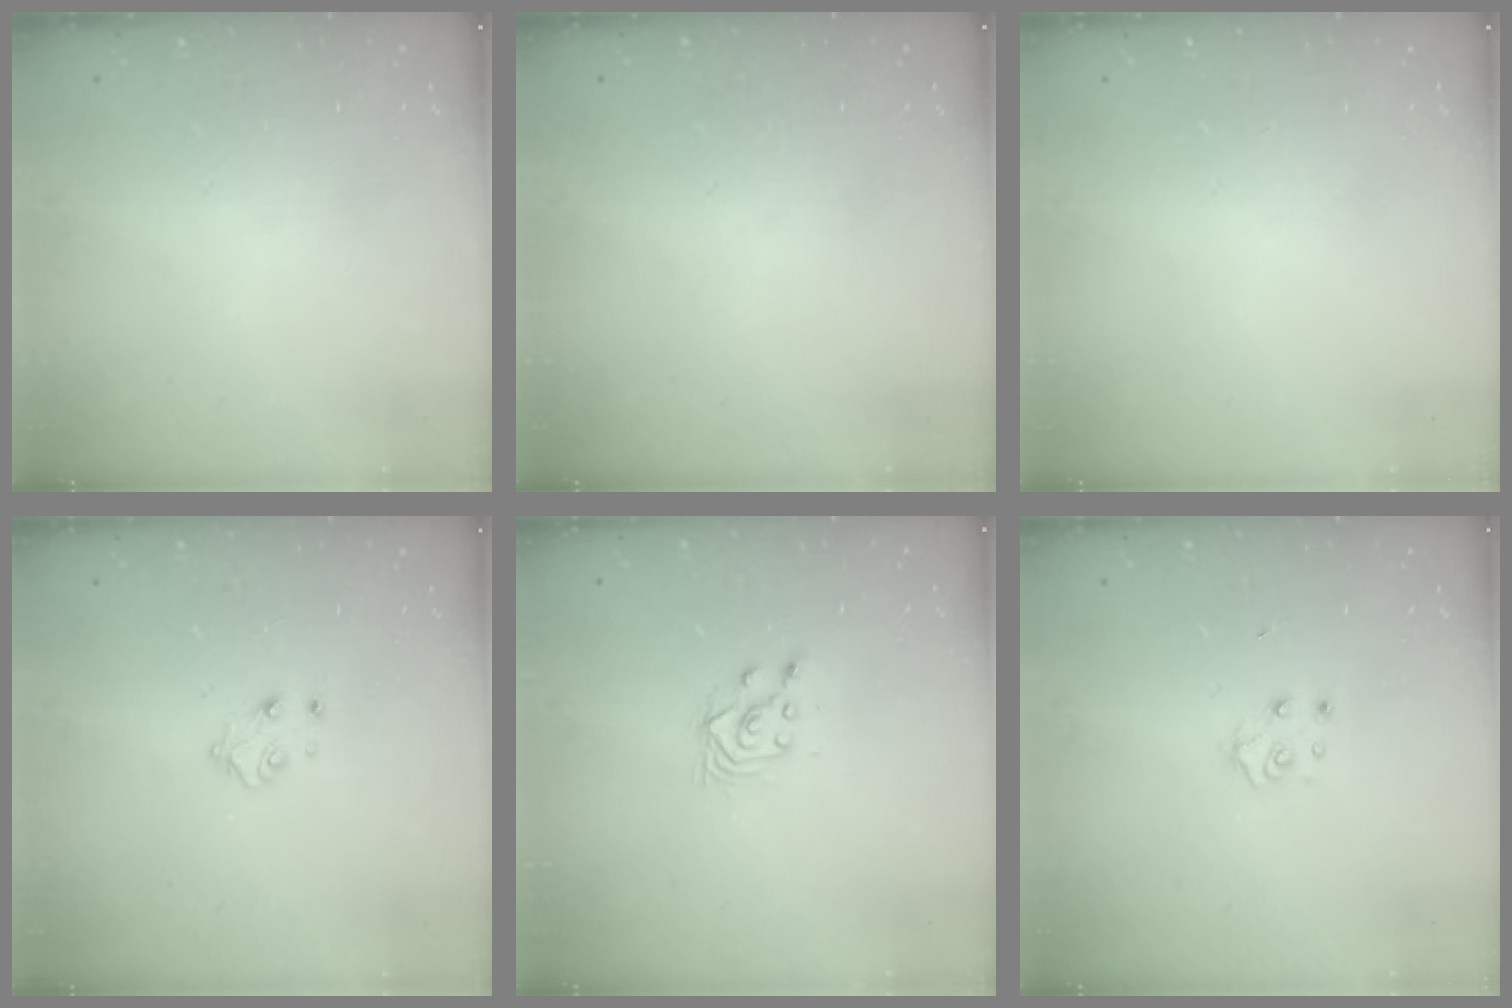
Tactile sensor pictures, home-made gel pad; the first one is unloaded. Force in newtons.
{"total": 0.0}
{"total": 0.0}
{"total": 4.4, "press": 4.4, "slide": 0.5}
{"total": 4.1, "press": 3.9, "slide": 1.3}
{"total": 5.1, "press": 5.1, "slide": 0.5}